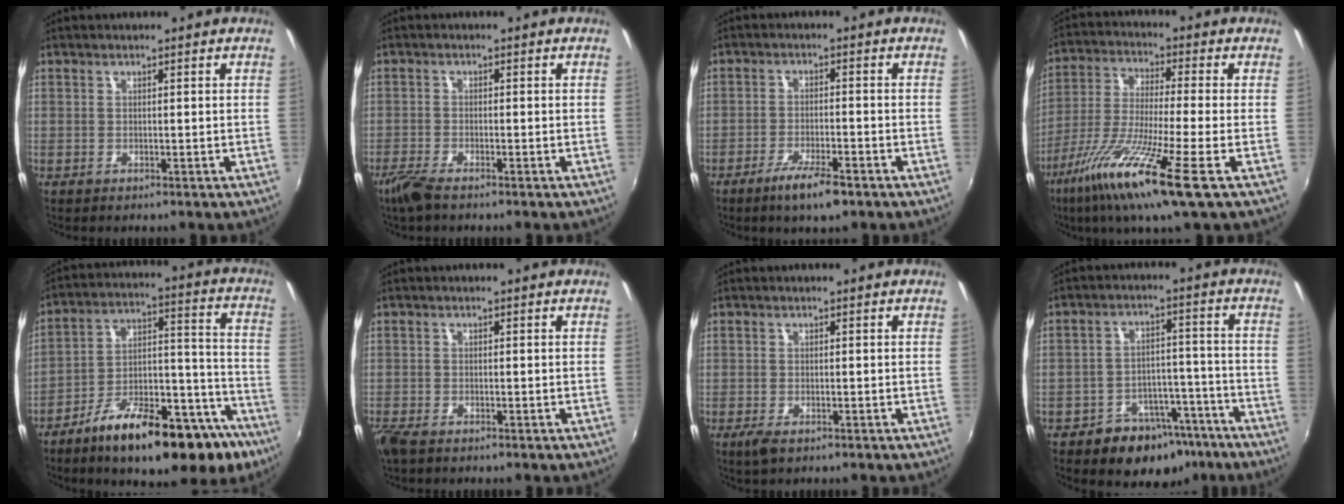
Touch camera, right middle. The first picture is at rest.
{"total": 4.2, "force": [-3.3, 0.7, 2.5], "torque": [-0.072, -0.010, -0.067]}
{"total": 6.5, "force": [-4.4, 1.3, 4.6], "torque": [-0.104, -0.011, -0.078]}
{"total": 14.9, "force": [-7.4, 0.6, 12.9], "torque": [-0.274, -0.033, -0.144]}
{"total": 23.2, "force": [-14.9, 8.4, 15.6], "torque": [-0.220, 0.009, -0.222]}
{"total": 3.2, "force": [-2.4, 1.0, 1.7], "torque": [-0.045, -0.012, -0.051]}
{"total": 2.3, "force": [-1.4, 0.8, 1.7], "torque": [-0.034, -0.008, -0.025]}
{"total": 11.5, "force": [-8.0, 7.3, 3.9], "torque": [-0.072, 0.030, -0.096]}